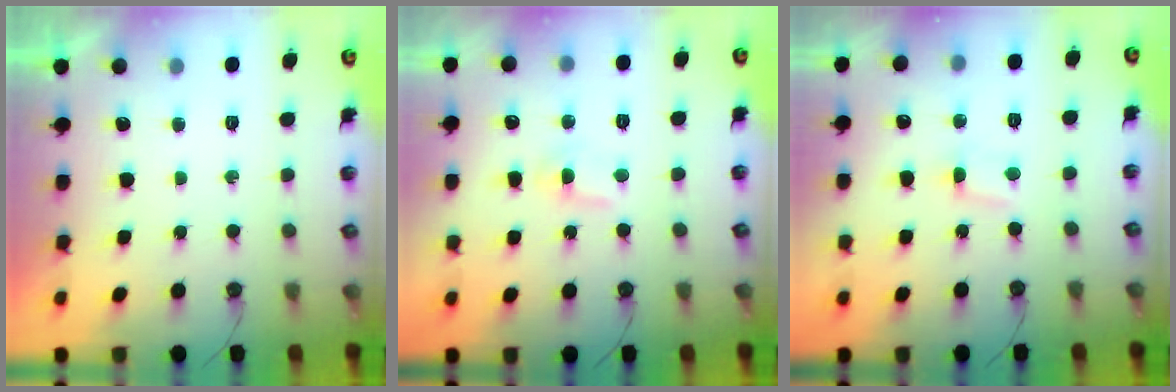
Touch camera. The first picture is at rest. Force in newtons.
{"total": 3.8, "press": 3.8, "slide": 0.5}
{"total": 2.1, "press": 2.1, "slide": 0.3}